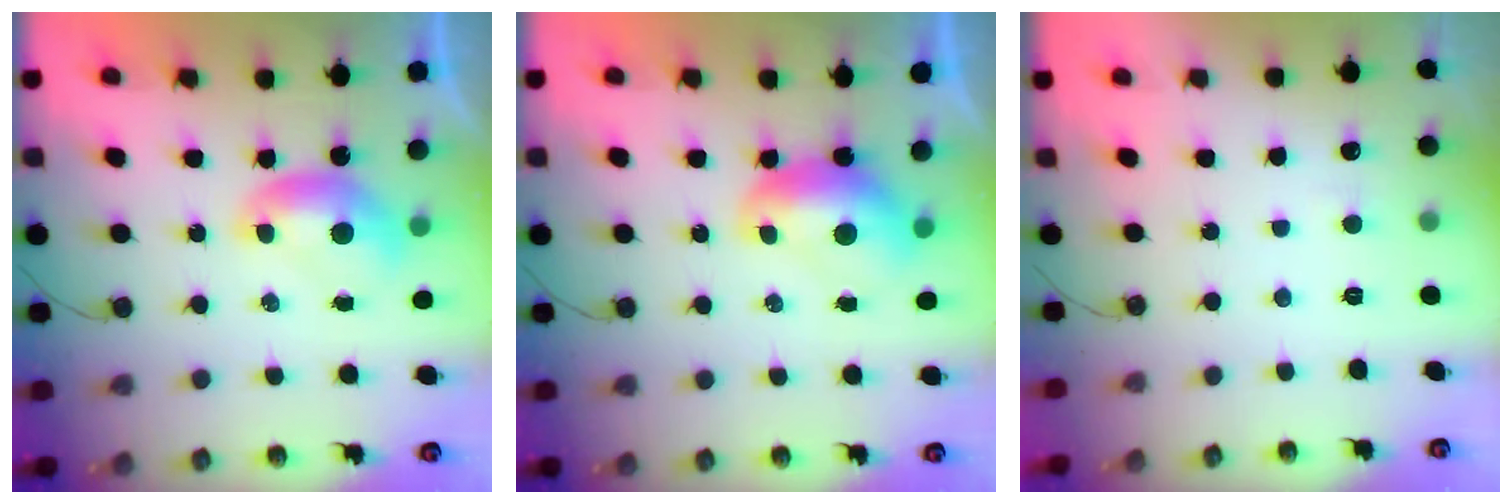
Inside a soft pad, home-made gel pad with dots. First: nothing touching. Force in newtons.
{"total": 1.6, "press": 1.6, "slide": 0.4}
{"total": 2.6, "press": 2.5, "slide": 0.4}